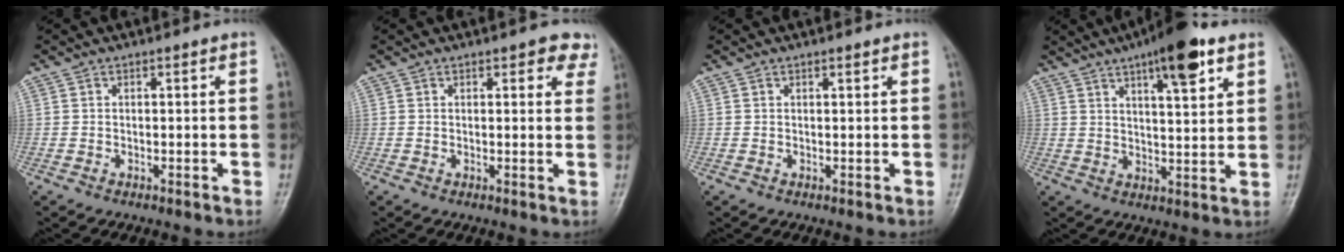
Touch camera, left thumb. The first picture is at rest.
{"total": 4.2, "force": [2.6, 2.1, 2.6], "torque": [0.003, -0.007, 0.022]}
{"total": 0.6, "force": [0.5, 0.1, 0.4], "torque": [-0.007, -0.002, 0.006]}
{"total": 12.4, "force": [7.1, 3.3, 9.6], "torque": [-0.123, -0.026, 0.103]}